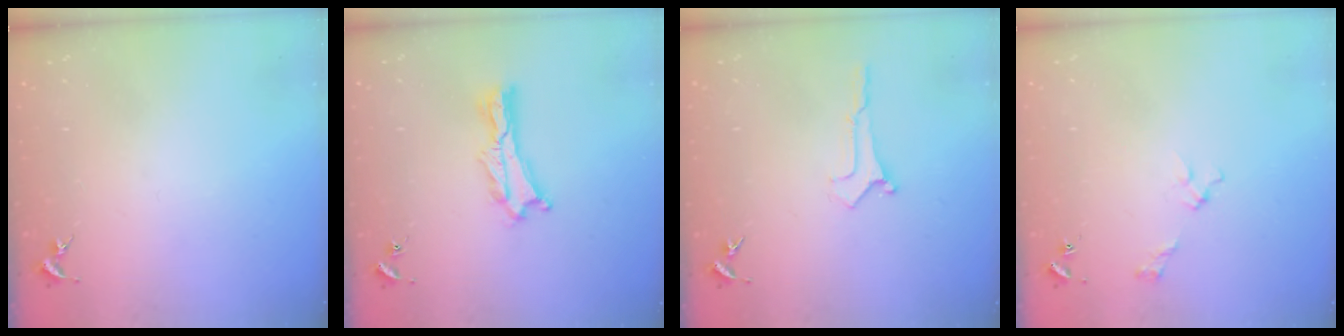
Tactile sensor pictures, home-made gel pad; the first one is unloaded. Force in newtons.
{"total": 1.4, "press": 1.4, "slide": 0.3}
{"total": 0.0}
{"total": 2.7, "press": 2.6, "slide": 0.3}